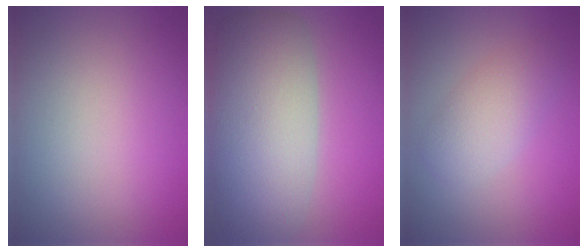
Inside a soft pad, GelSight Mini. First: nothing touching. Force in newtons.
{"total": 9.7, "press": 9.7, "slide": 0.6}
{"total": 3.3, "press": 3.3, "slide": 0.1}